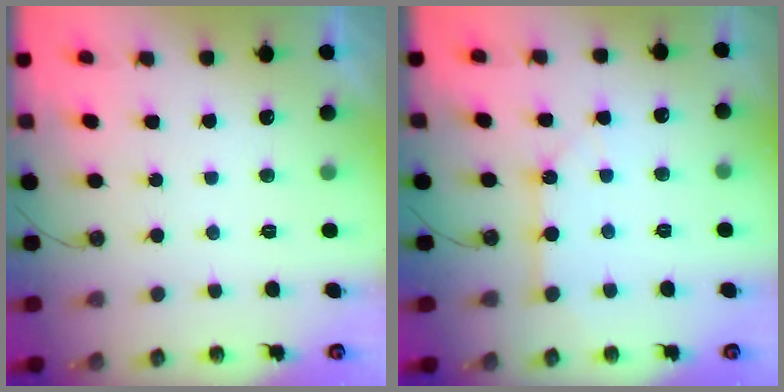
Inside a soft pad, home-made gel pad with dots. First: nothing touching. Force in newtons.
{"total": 4.3, "press": 4.3, "slide": 0.4}